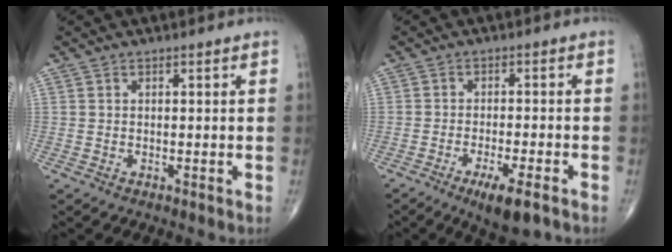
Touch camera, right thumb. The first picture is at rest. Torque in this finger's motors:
{"motor_torque": [2.33, 0.67, 0.54, -0.36, 0.16]}